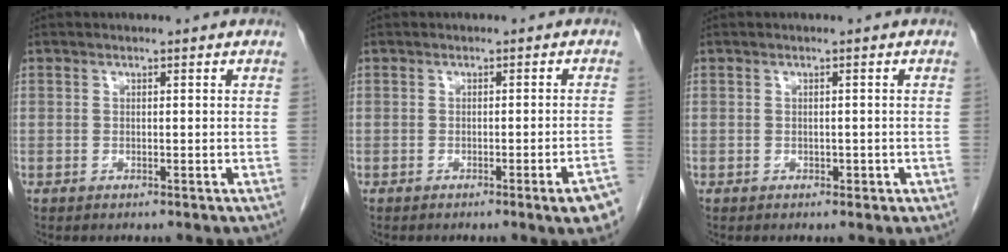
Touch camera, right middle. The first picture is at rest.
{"total": 4.6, "force": [-2.9, -0.6, 3.6], "torque": [-0.032, -0.008, -0.041]}
{"total": 0.9, "force": [-0.3, 0.7, 0.5], "torque": [-0.007, 0.002, -0.002]}